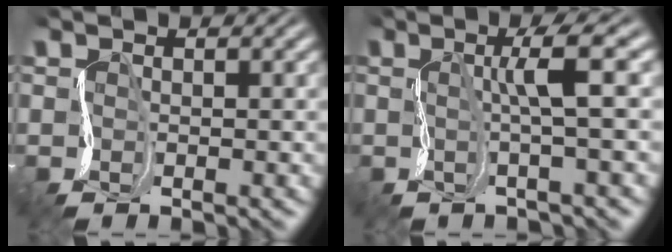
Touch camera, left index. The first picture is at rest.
{"total": 3.0, "force": [0.9, -0.3, 2.9], "torque": [-0.054, 0.014, 0.008]}